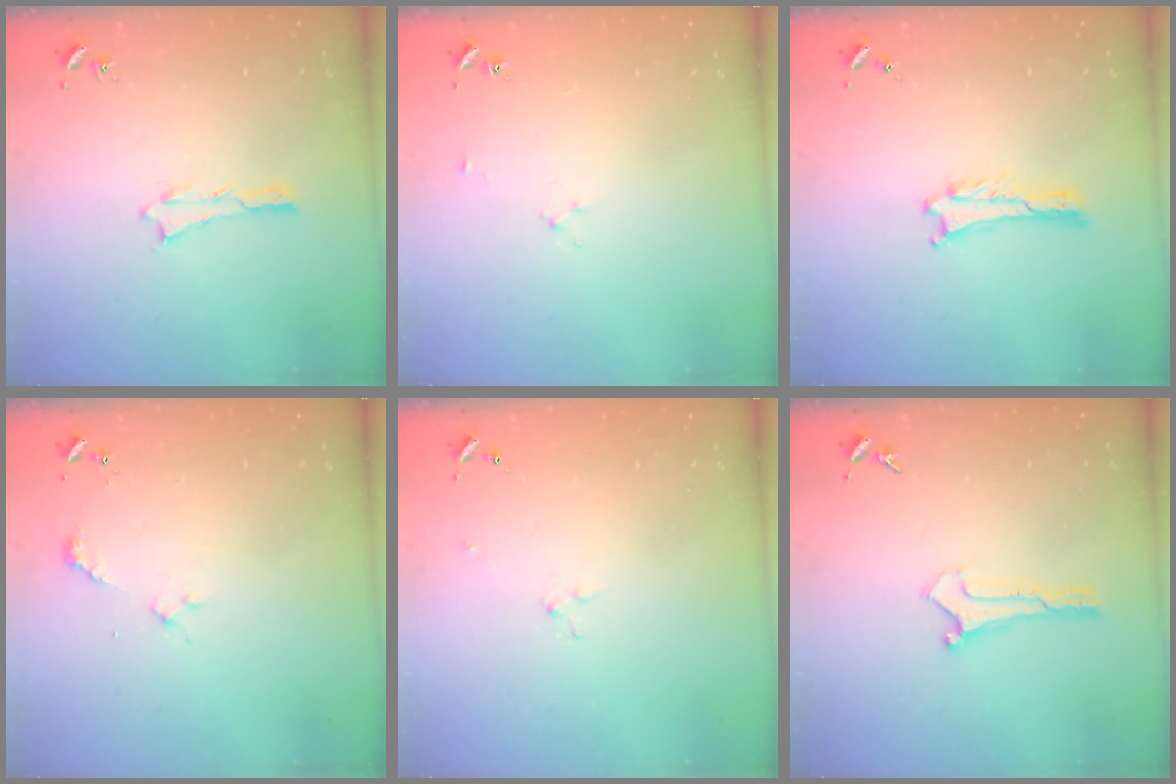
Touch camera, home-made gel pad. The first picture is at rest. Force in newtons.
{"total": 1.9, "press": 1.9, "slide": 0.3}
{"total": 0.0}
{"total": 2.3, "press": 2.3, "slide": 0.1}
{"total": 2.9, "press": 2.9, "slide": 0.3}
{"total": 0.0}